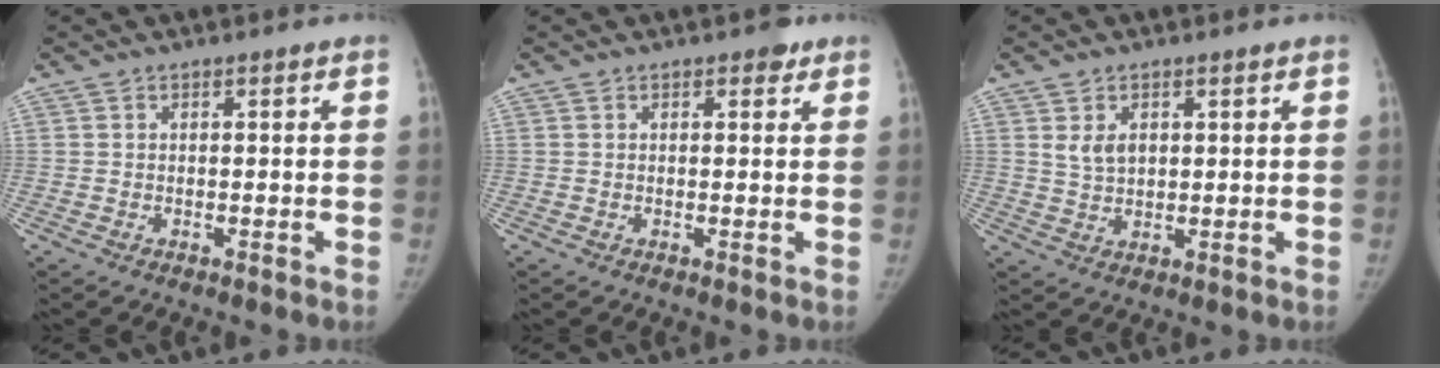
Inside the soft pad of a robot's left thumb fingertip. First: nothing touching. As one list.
[{"total": 1.7, "force": [1.1, 1.1, 0.8], "torque": [0.002, -0.003, 0.009]}, {"total": 3.9, "force": [1.5, 2.4, 2.7], "torque": [-0.041, -0.009, 0.033]}]